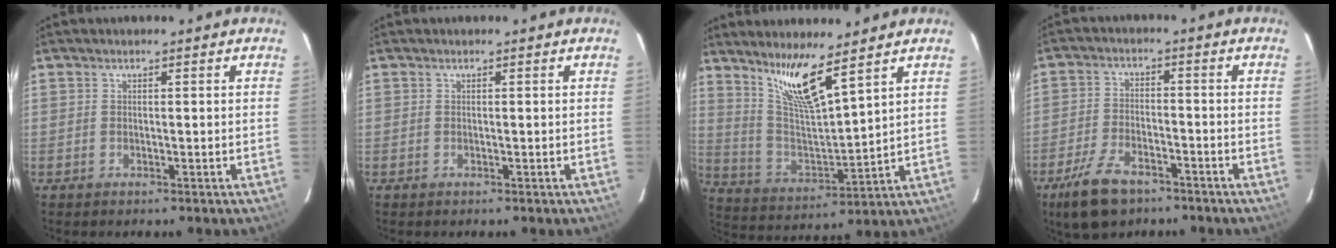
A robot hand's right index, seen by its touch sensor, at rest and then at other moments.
{"total": 0.0}
{"total": 11.5, "force": [8.2, 0.9, 8.1], "torque": [-0.146, -0.007, 0.169]}
{"total": 9.6, "force": [-6.6, 4.6, 5.4], "torque": [-0.137, -0.006, -0.119]}